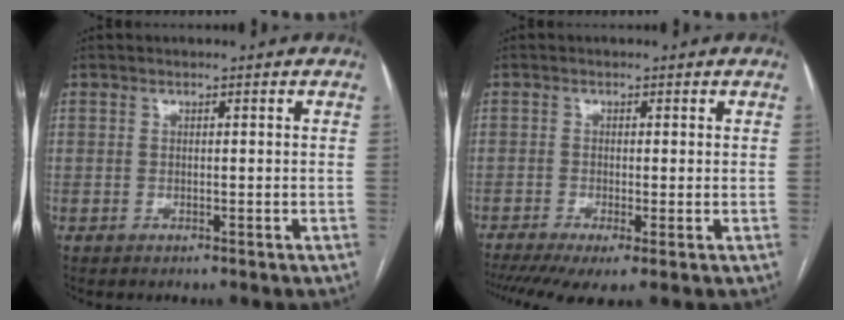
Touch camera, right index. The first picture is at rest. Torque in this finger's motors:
{"motor_torque": [0.92, -0.79, 0.28, 0.07]}